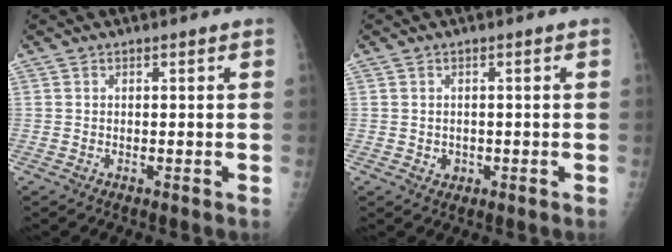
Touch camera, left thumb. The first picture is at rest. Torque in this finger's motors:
{"motor_torque": [-0.41, 0.17, 0.02, 0.01, -0.01]}